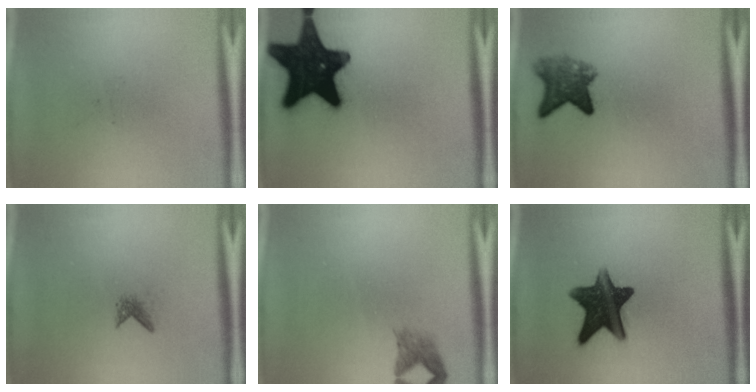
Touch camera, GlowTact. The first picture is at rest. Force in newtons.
{"total": 19.5}
{"total": 5.5}
{"total": 1.1}
{"total": 2.0}
{"total": 12.8}